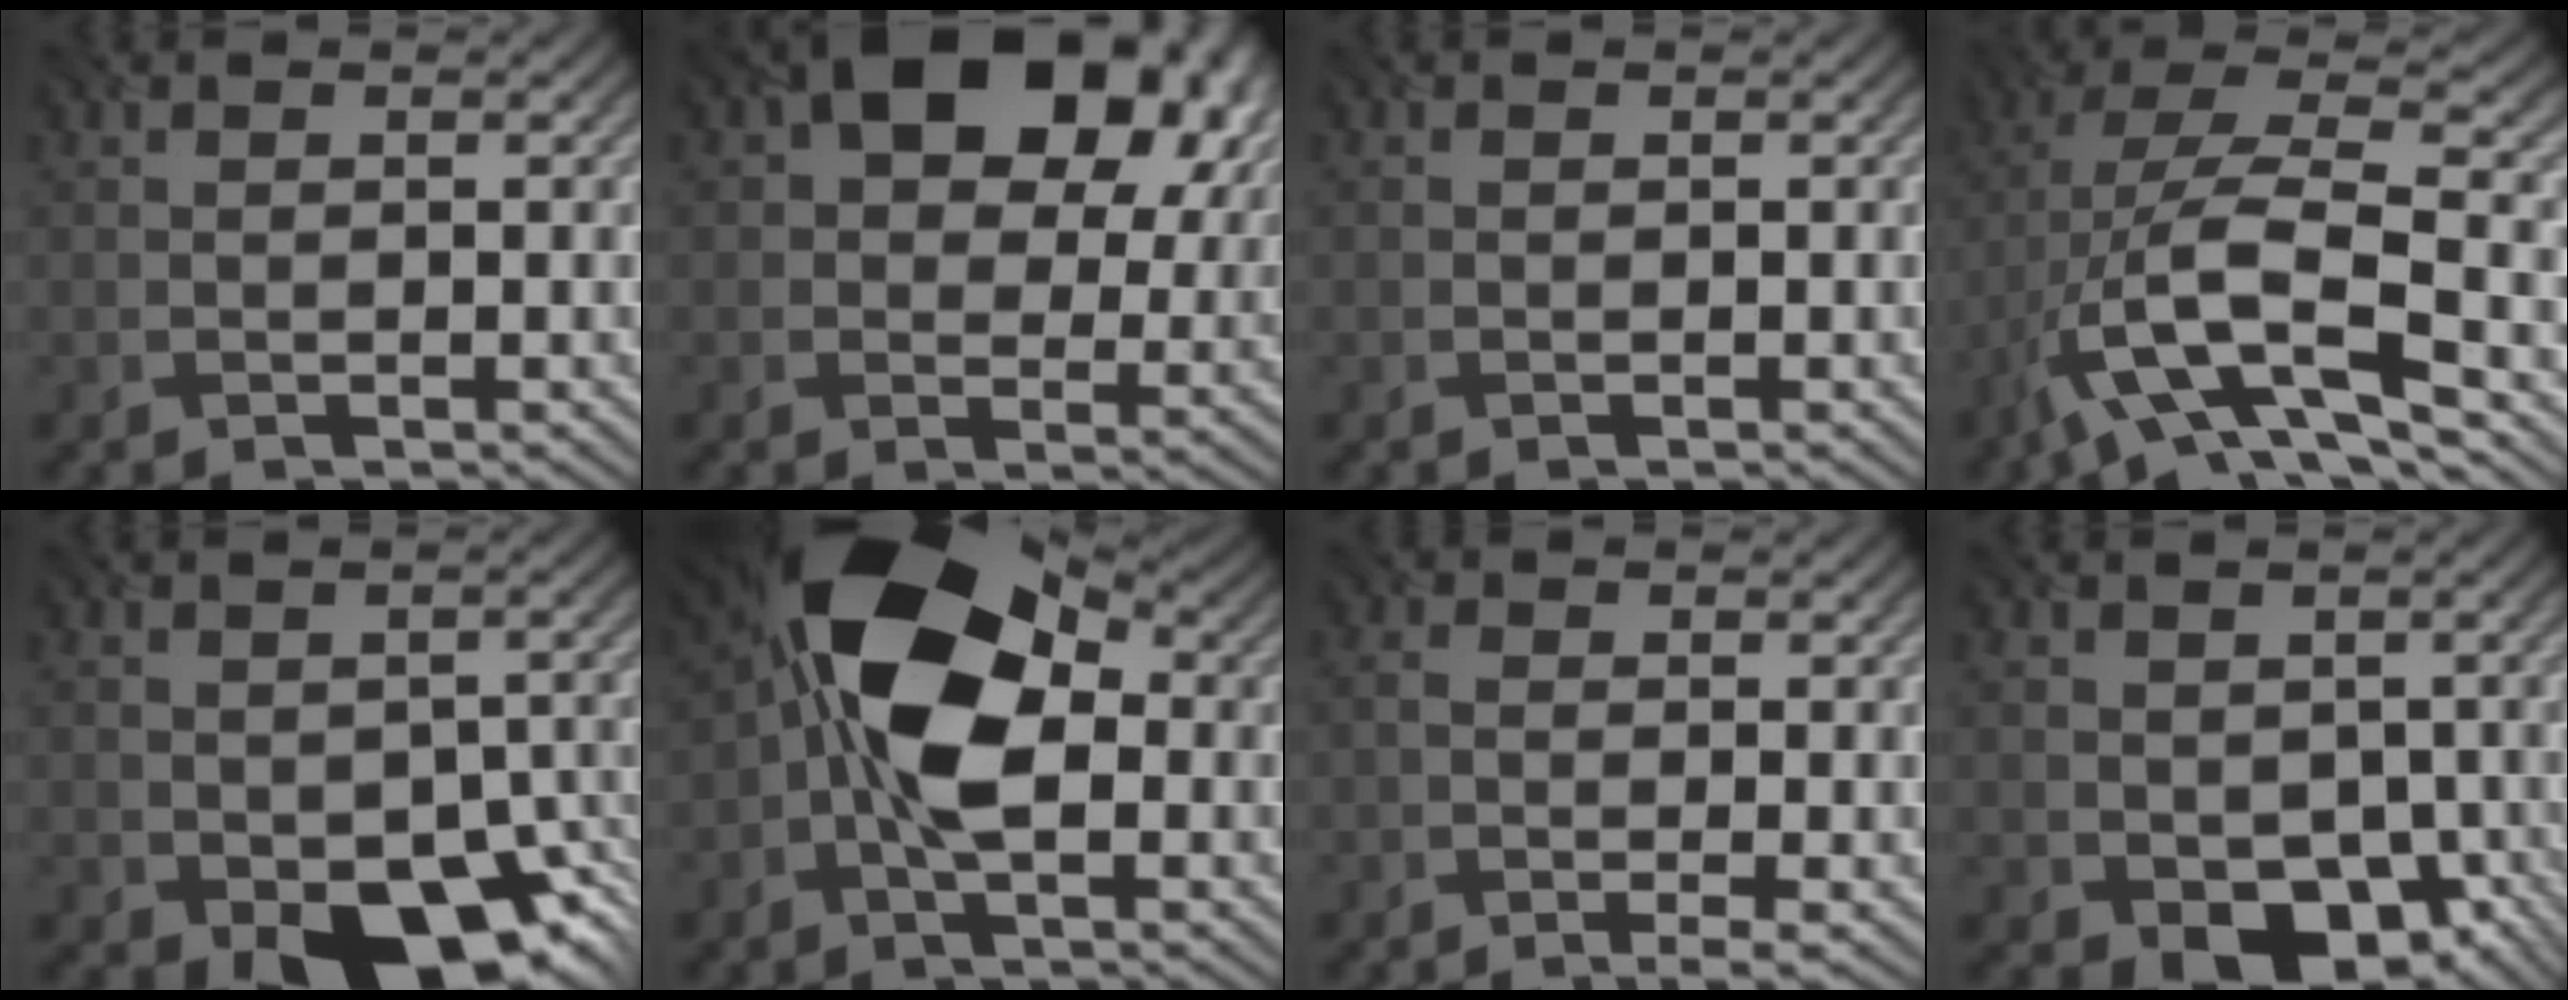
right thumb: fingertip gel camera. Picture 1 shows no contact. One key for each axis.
{"total": 16.0, "fx": 6.6, "fy": 10.0, "fz": 10.6, "tx": -0.150, "ty": 0.020, "tz": 0.103}
{"total": 0.0}
{"total": 13.9, "fx": -5.2, "fy": 4.6, "fz": 12.0, "tx": -0.248, "ty": 0.001, "tz": -0.095}
{"total": 12.1, "fx": -5.2, "fy": 7.9, "fz": 7.5, "tx": -0.091, "ty": -0.031, "tz": -0.069}
{"total": 13.6, "fx": 0.3, "fy": 7.5, "fz": 11.4, "tx": -0.204, "ty": 0.028, "tz": -0.016}
{"total": 2.9, "fx": -1.6, "fy": 0.5, "fz": 2.4, "tx": -0.050, "ty": -0.002, "tz": -0.039}
{"total": 7.5, "fx": -2.4, "fy": 5.7, "fz": 4.2, "tx": -0.063, "ty": -0.024, "tz": -0.030}